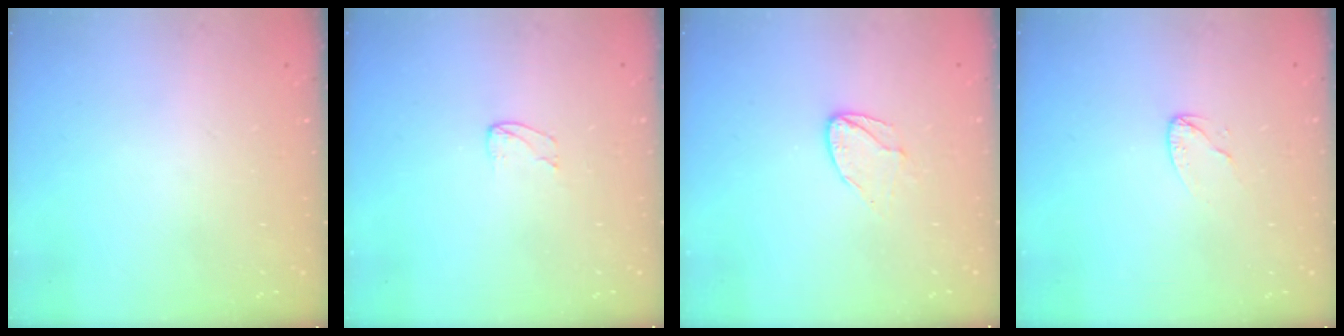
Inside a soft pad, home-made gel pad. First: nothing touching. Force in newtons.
{"total": 3.2, "press": 3.2, "slide": 0.2}
{"total": 6.8, "press": 6.8, "slide": 0.6}
{"total": 3.2, "press": 3.2, "slide": 0.3}